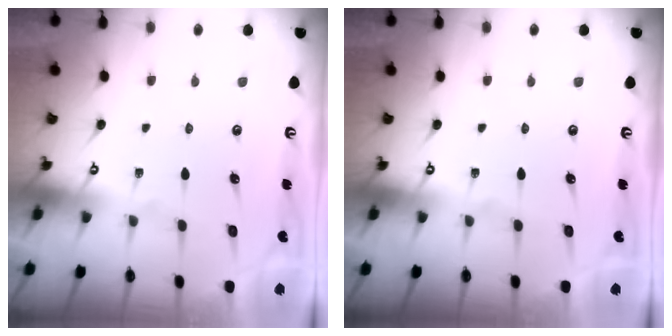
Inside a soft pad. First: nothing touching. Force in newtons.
{"total": 0.0}